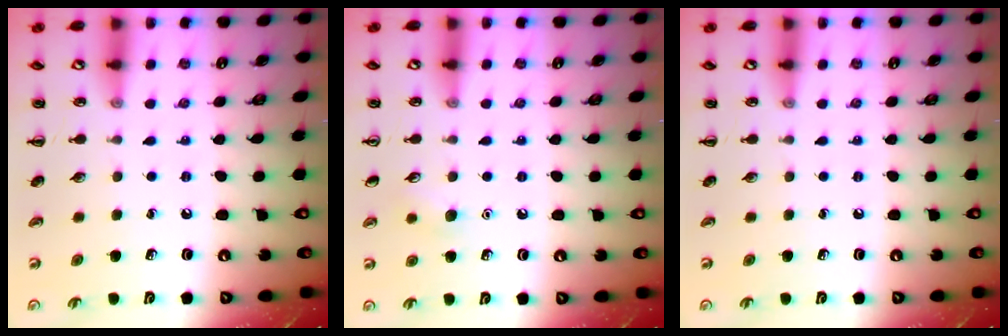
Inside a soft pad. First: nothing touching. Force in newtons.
{"total": 5.2, "press": 5.0, "slide": 1.5}
{"total": 0.0}